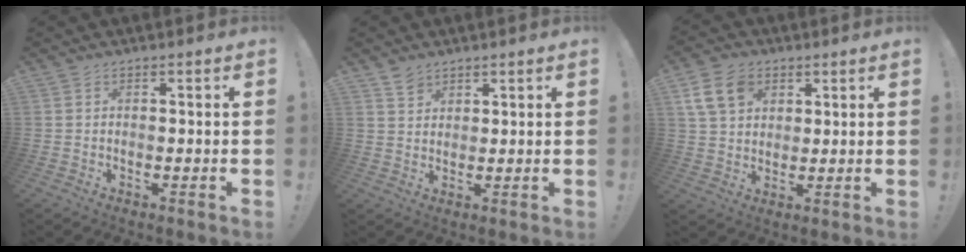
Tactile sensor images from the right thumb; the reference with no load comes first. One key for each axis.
{"total": 3.4, "fx": 2.8, "fy": 1.8, "fz": 0.5, "tx": 0.000, "ty": -0.020, "tz": 0.052}
{"total": 11.1, "fx": 5.1, "fy": 8.1, "fz": 5.7, "tx": -0.104, "ty": -0.014, "tz": 0.102}